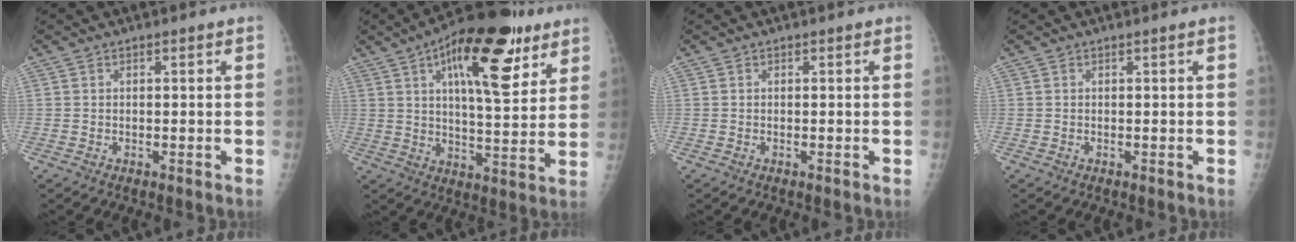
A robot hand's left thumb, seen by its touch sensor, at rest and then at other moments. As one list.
[{"total": 20.8, "force": [10.1, 7.8, 16.5], "torque": [-0.221, -0.027, 0.151]}, {"total": 0.0}, {"total": 0.0}]